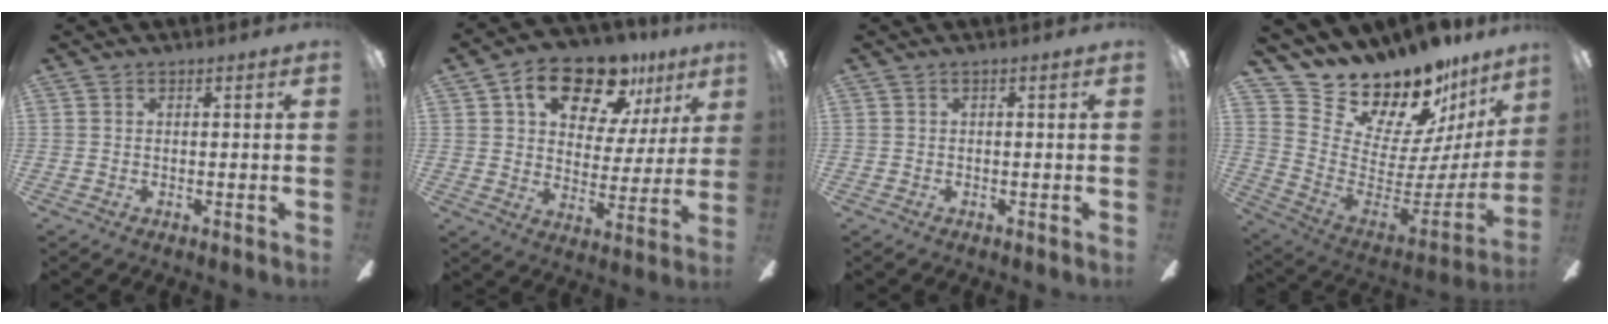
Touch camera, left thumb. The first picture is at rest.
{"total": 17.6, "force": [11.0, 8.9, 10.4], "torque": [-0.159, -0.050, 0.186]}
{"total": 0.0}
{"total": 16.0, "force": [15.1, 4.9, 1.9], "torque": [-0.042, -0.155, 0.278]}